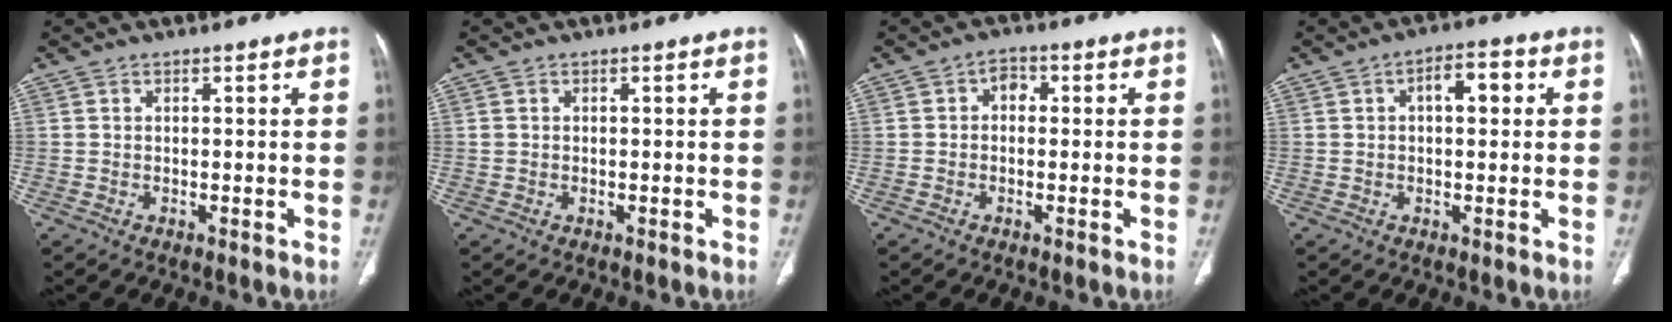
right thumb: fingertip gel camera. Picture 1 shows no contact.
{"total": 0.7, "force": [0.1, 0.6, 0.2], "torque": [0.000, 0.002, 0.002]}
{"total": 2.6, "force": [0.1, 2.1, 1.6], "torque": [-0.002, 0.010, -0.009]}
{"total": 5.4, "force": [1.2, 2.7, 4.6], "torque": [-0.055, 0.014, 0.013]}